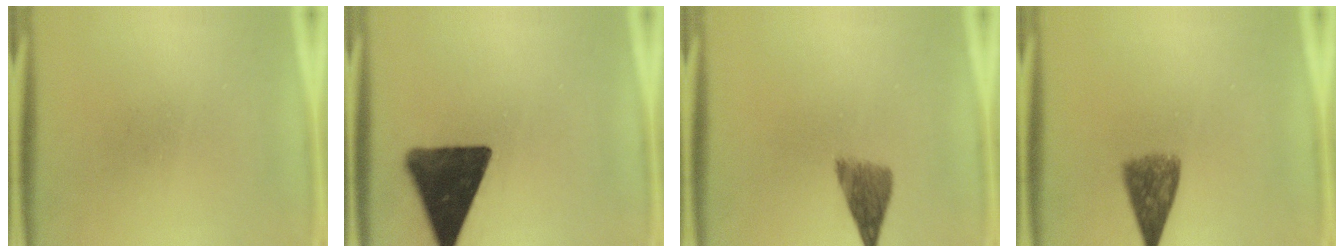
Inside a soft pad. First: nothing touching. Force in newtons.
{"total": 14.5}
{"total": 4.5}
{"total": 5.9}